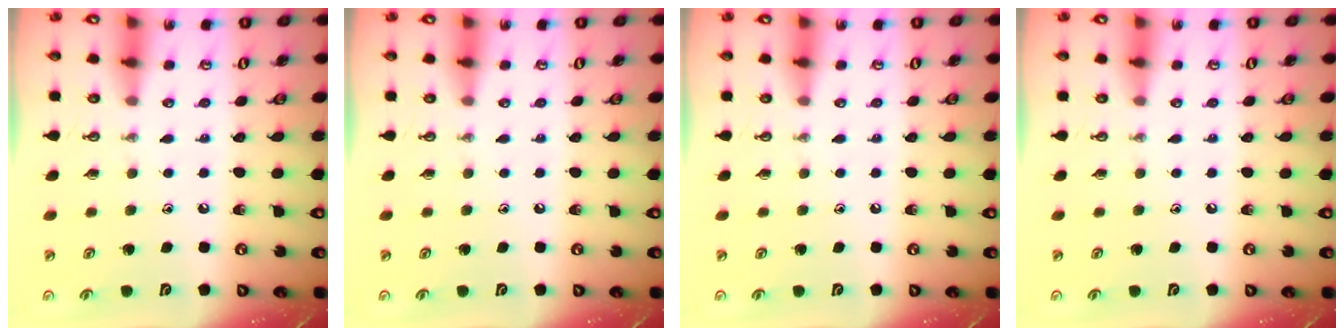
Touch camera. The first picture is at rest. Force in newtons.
{"total": 0.0}
{"total": 0.0}
{"total": 0.0}